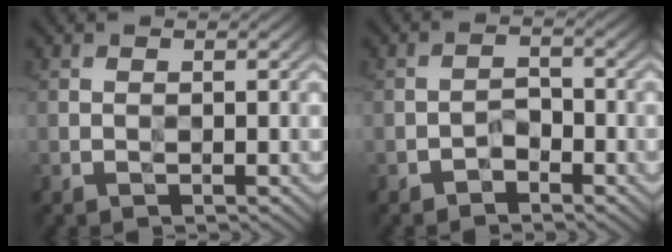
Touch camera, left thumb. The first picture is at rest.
{"total": 2.2, "force": [-1.6, 1.3, 0.8], "torque": [-0.009, 0.007, -0.034]}